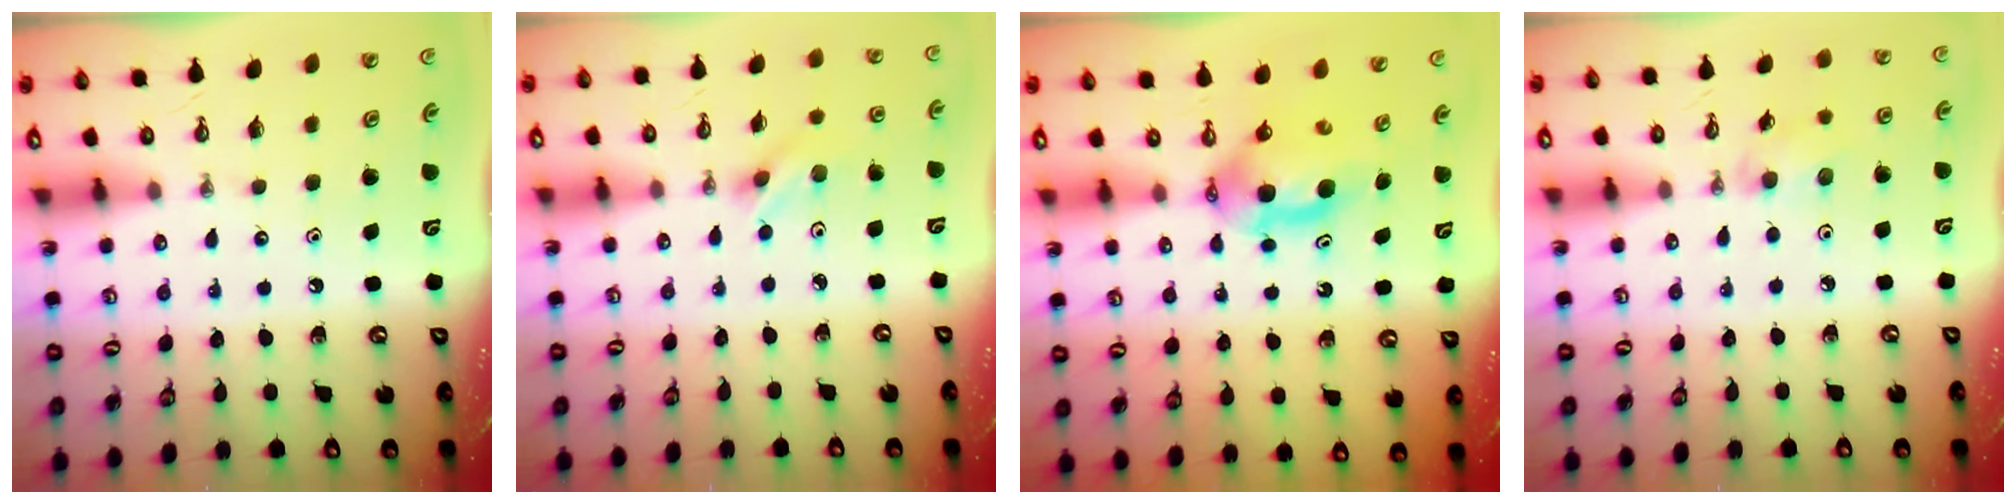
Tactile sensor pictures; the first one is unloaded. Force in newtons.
{"total": 2.9, "press": 2.8, "slide": 0.7}
{"total": 7.2, "press": 5.5, "slide": 4.7}
{"total": 6.3, "press": 4.7, "slide": 4.3}